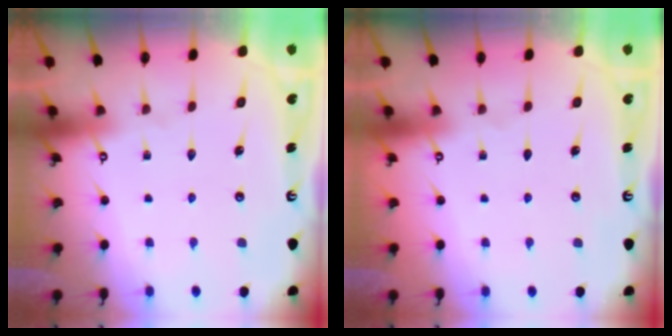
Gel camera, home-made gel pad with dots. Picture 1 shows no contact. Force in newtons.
{"total": 0.0}